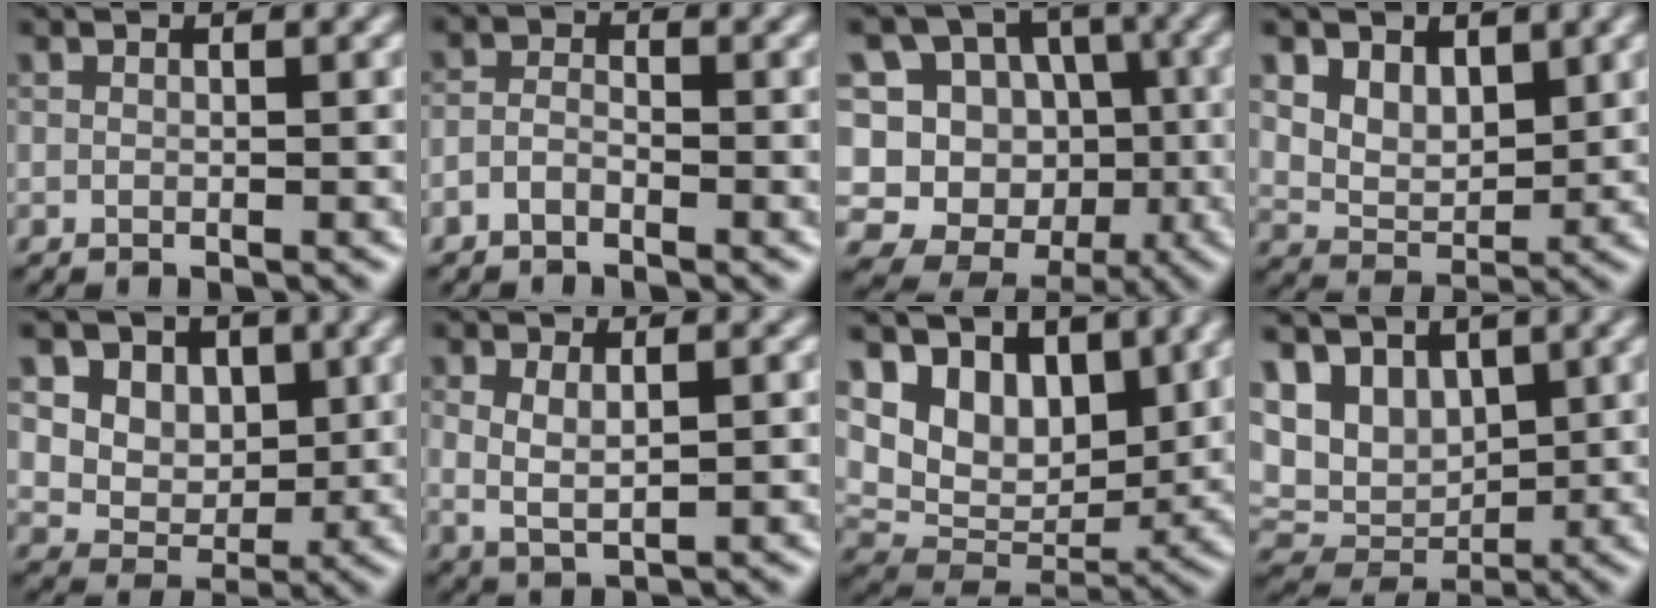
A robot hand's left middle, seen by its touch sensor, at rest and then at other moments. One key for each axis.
{"total": 1.5, "fx": -1.0, "fy": 0.7, "fz": 0.8, "tx": -0.018, "ty": 0.003, "tz": -0.025}
{"total": 13.7, "fx": -2.3, "fy": 13.0, "fz": 3.8, "tx": -0.133, "ty": 0.022, "tz": -0.033}
{"total": 3.9, "fx": 2.2, "fy": 2.6, "fz": 1.9, "tx": -0.042, "ty": -0.020, "tz": 0.044}
{"total": 10.9, "fx": 5.0, "fy": 8.3, "fz": 5.1, "tx": -0.089, "ty": 0.006, "tz": 0.080}
{"total": 2.9, "fx": 0.4, "fy": 1.4, "fz": 2.5, "tx": -0.050, "ty": -0.004, "tz": 0.010}
{"total": 8.3, "fx": 4.2, "fy": 5.6, "fz": 4.4, "tx": -0.079, "ty": -0.014, "tz": 0.069}
{"total": 7.6, "fx": 3.1, "fy": 5.5, "fz": 4.2, "tx": -0.086, "ty": 0.008, "tz": 0.048}